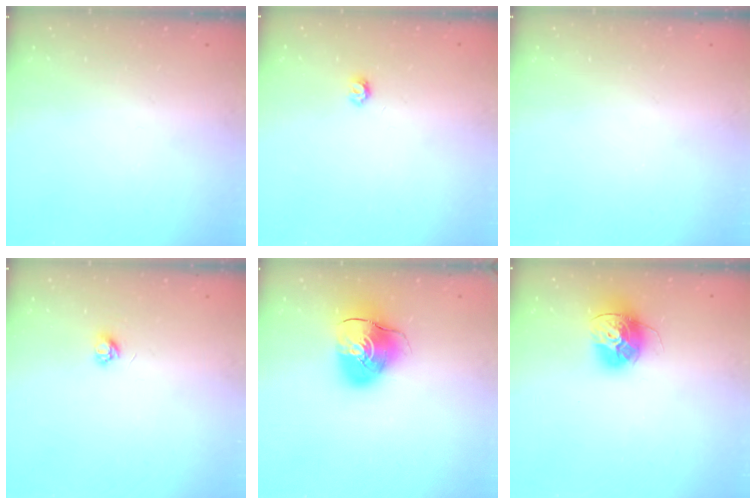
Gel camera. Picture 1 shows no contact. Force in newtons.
{"total": 3.6, "press": 3.6, "slide": 0.3}
{"total": 0.0}
{"total": 3.2, "press": 3.2, "slide": 0.4}
{"total": 10.6, "press": 10.5, "slide": 1.5}
{"total": 15.0, "press": 14.9, "slide": 1.3}